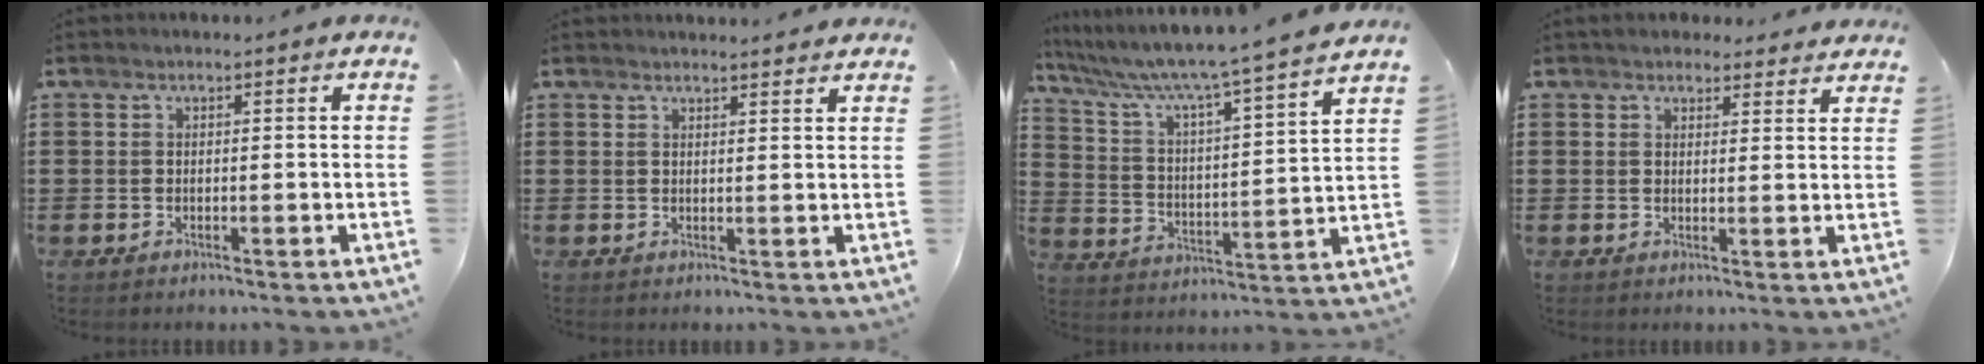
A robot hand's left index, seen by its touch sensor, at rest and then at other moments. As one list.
[{"total": 1.8, "force": [1.7, 0.0, 0.2], "torque": [-0.008, 0.000, 0.034]}, {"total": 6.0, "force": [5.3, -0.9, 2.7], "torque": [-0.080, -0.053, 0.078]}, {"total": 2.4, "force": [2.3, 0.8, 0.0], "torque": [0.001, -0.005, 0.042]}]